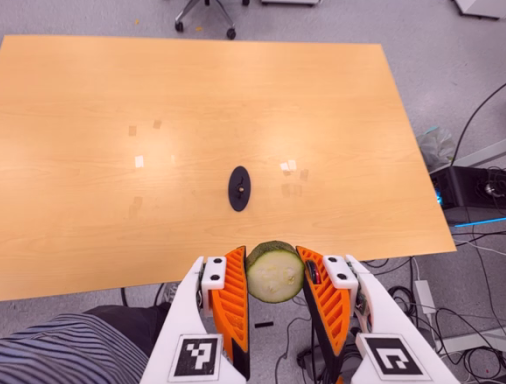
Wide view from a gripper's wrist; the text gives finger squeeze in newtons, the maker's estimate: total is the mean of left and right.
{"total": 12.5, "left": 12.8, "right": 12.3}